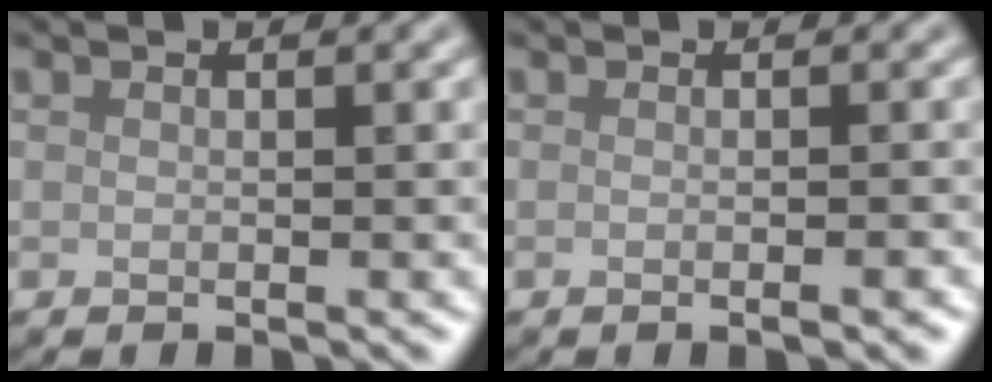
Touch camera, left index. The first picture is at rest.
{"total": 1.8, "force": [-0.4, 0.5, 1.6], "torque": [-0.013, -0.003, -0.006]}